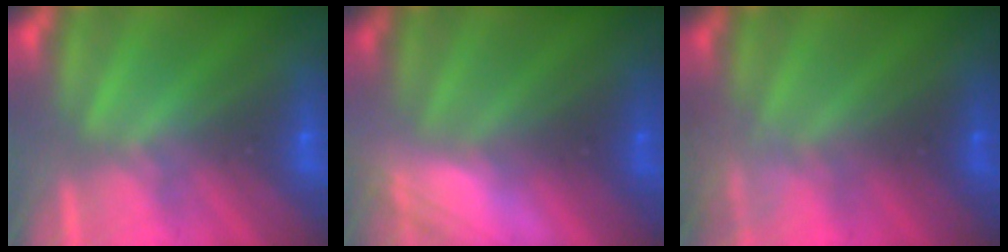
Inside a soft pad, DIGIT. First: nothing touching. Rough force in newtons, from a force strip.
{"total": 2.9}
{"total": 2.3}